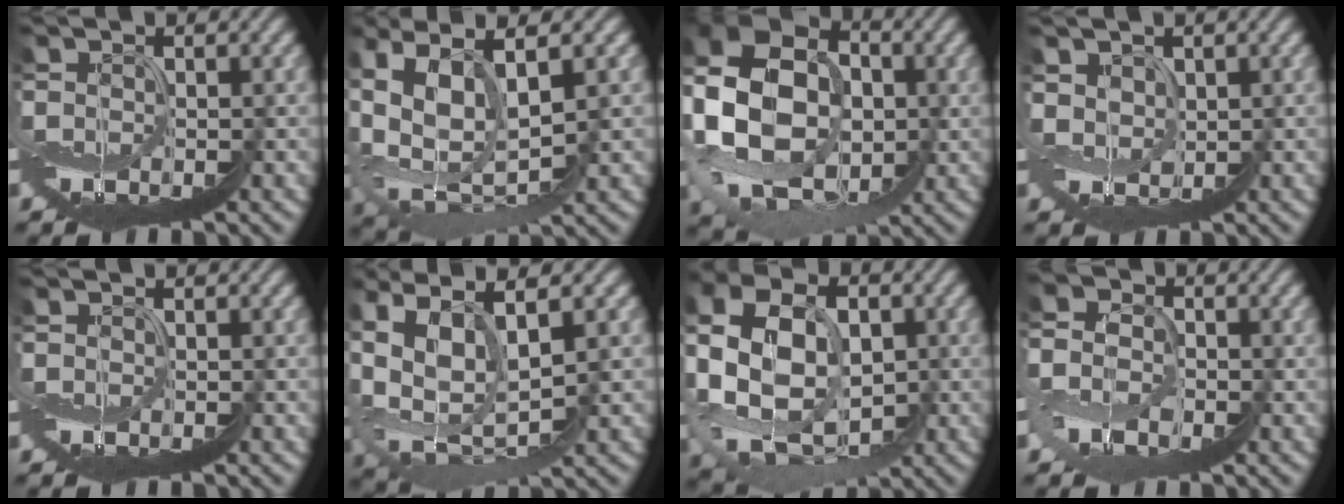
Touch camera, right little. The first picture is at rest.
{"total": 7.3, "force": [2.9, 3.0, 6.0], "torque": [-0.148, 0.009, 0.062]}
{"total": 9.5, "force": [0.3, 7.4, 6.0], "torque": [-0.137, 0.022, -0.007]}
{"total": 1.7, "force": [1.3, -0.1, -1.1], "torque": [0.022, 0.011, 0.020]}
{"total": 0.0}
{"total": 6.2, "force": [2.7, 2.0, 5.2], "torque": [-0.134, 0.012, 0.051]}
{"total": 9.2, "force": [-0.4, 7.2, 5.7], "torque": [-0.126, 0.019, -0.003]}
{"total": 3.1, "force": [-2.4, 1.8, 0.7], "torque": [-0.004, 0.009, -0.060]}